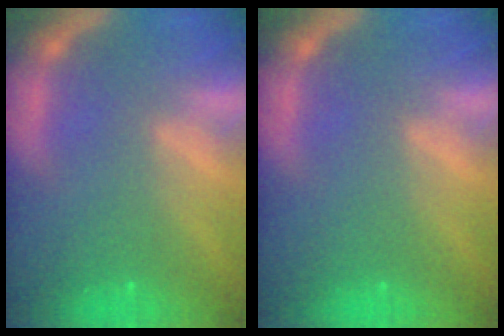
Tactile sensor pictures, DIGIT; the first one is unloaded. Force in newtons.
{"total": 0.0}